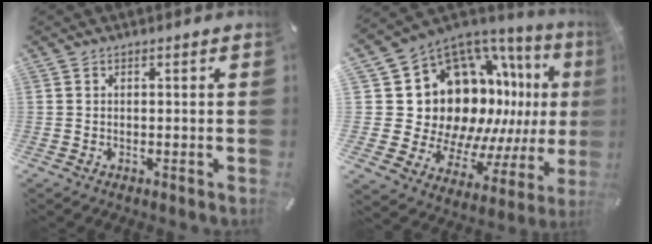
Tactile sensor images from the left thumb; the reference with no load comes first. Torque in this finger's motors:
{"motor_torque": [2.26, 2.30, 1.89, -0.47, 0.15]}